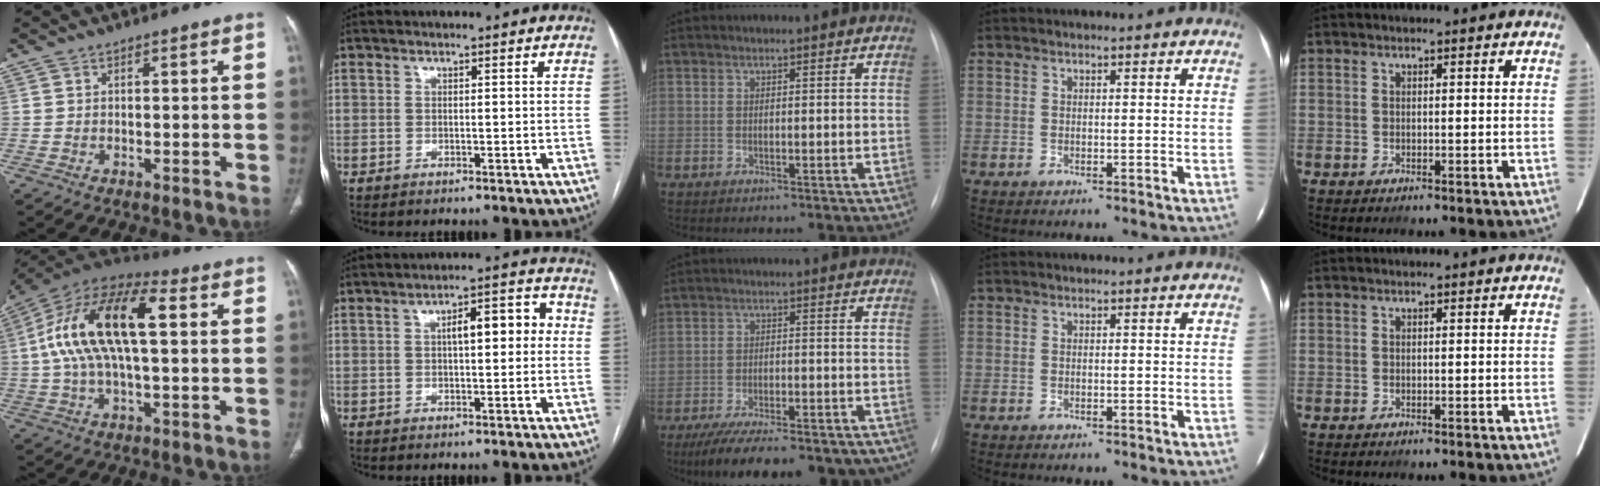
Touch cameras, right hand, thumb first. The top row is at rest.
{"thumb": {"total": 20.4, "force": [3.0, 8.8, 18.1], "torque": [-0.344, 0.039, 0.043]}, "index": {"total": 6.9, "force": [0.9, 2.3, 6.5], "torque": [-0.092, 0.032, 0.011]}, "middle": {"total": 21.6, "force": [-18.5, 5.5, 9.8], "torque": [-0.126, -0.003, -0.247]}}